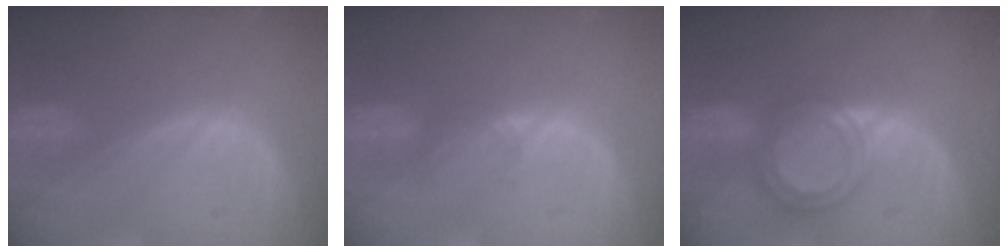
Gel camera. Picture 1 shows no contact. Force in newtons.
{"total": 1.5, "press": 1.5, "slide": 0.2}
{"total": 5.9, "press": 5.4, "slide": 2.4}